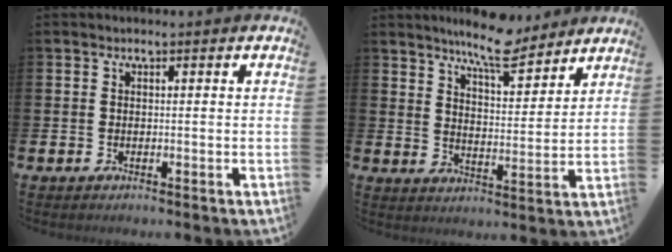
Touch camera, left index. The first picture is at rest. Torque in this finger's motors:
{"motor_torque": [1.05, -1.09, 0.43, 0.21]}